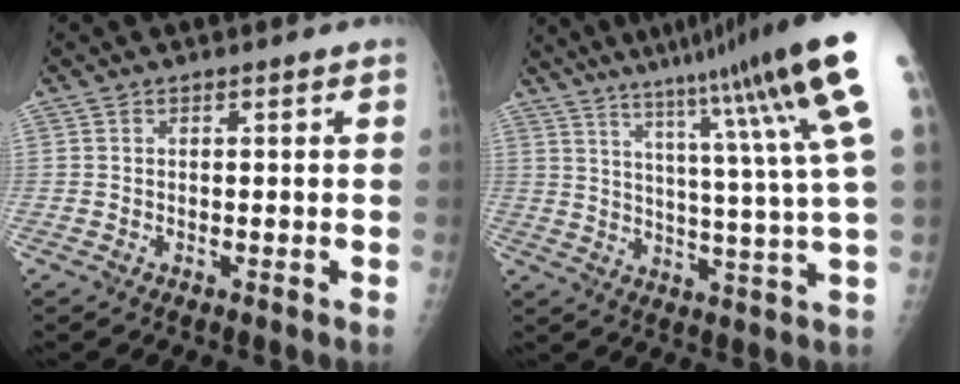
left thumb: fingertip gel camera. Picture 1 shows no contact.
{"total": 21.7, "force": [12.7, 0.1, 17.6], "torque": [-0.246, -0.048, 0.172]}